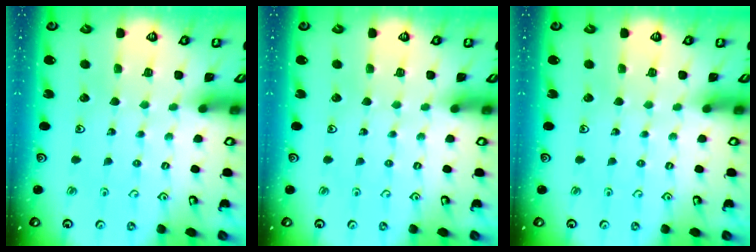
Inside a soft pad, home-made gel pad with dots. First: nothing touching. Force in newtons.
{"total": 0.0}
{"total": 0.0}